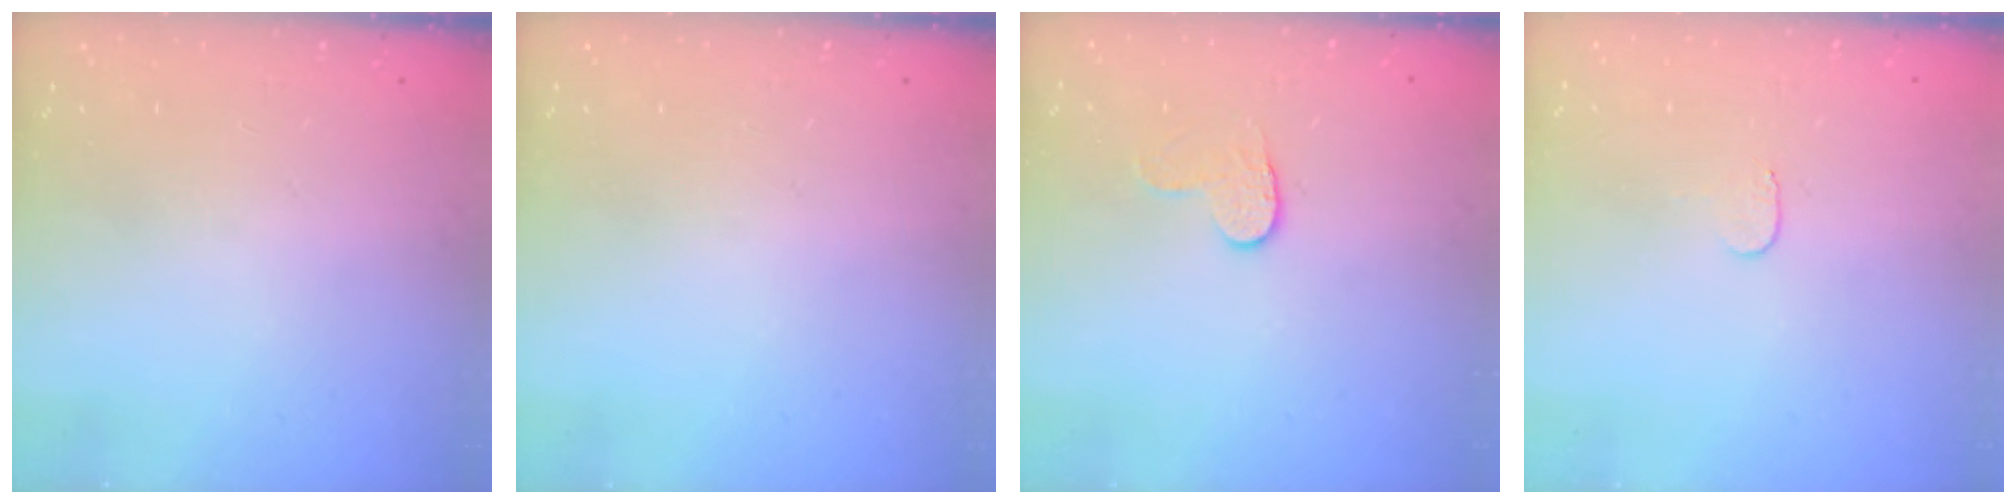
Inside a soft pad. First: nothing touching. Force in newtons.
{"total": 0.0}
{"total": 4.5, "press": 4.5, "slide": 0.5}
{"total": 3.0, "press": 3.0, "slide": 0.3}